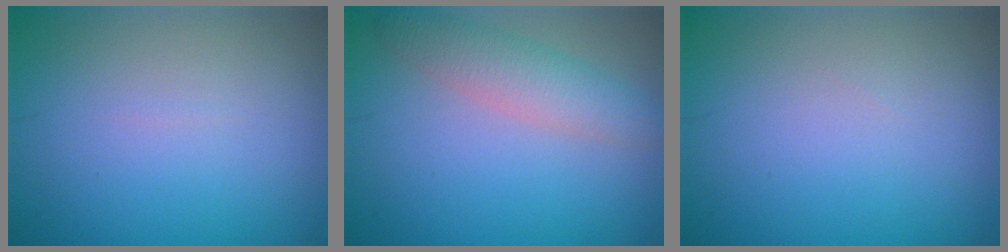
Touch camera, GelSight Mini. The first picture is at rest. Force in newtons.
{"total": 3.5, "press": 3.5, "slide": 0.1}
{"total": 0.0}